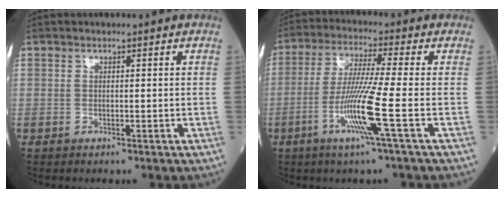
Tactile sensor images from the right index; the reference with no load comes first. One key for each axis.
{"total": 9.7, "fx": -3.4, "fy": -1.7, "fz": 9.0, "tx": -0.179, "ty": -0.018, "tz": -0.070}